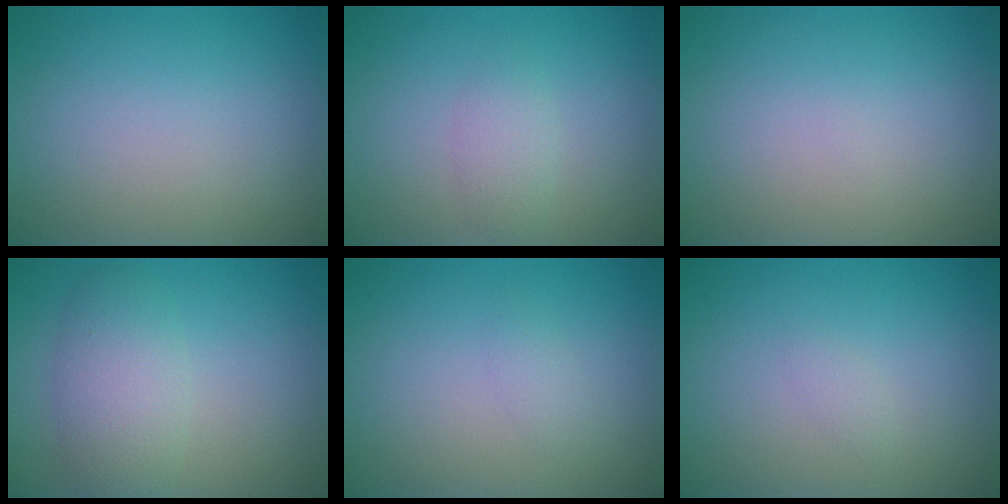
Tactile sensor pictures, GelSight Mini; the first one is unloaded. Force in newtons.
{"total": 1.5, "press": 1.5, "slide": 0.0}
{"total": 0.0}
{"total": 4.2, "press": 4.2, "slide": 0.4}
{"total": 0.9, "press": 0.9, "slide": 0.0}
{"total": 0.7, "press": 0.7, "slide": 0.1}